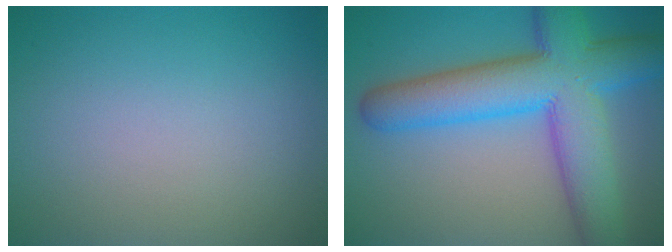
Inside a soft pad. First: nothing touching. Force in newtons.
{"total": 10.9, "press": 10.9, "slide": 0.6}